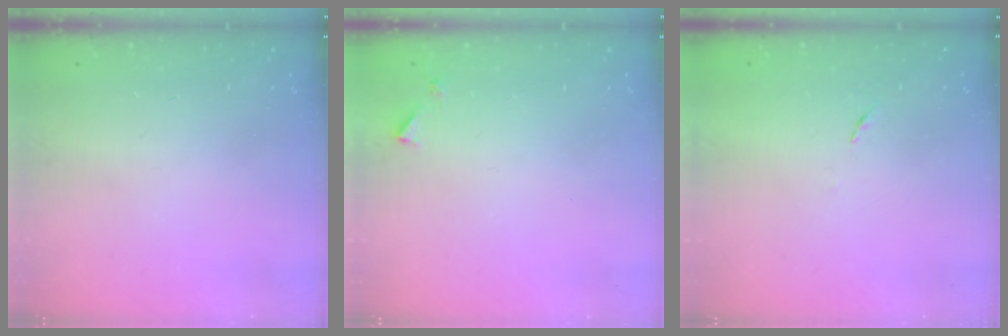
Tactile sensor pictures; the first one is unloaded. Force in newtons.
{"total": 3.2, "press": 3.2, "slide": 0.3}
{"total": 3.2, "press": 3.1, "slide": 0.4}